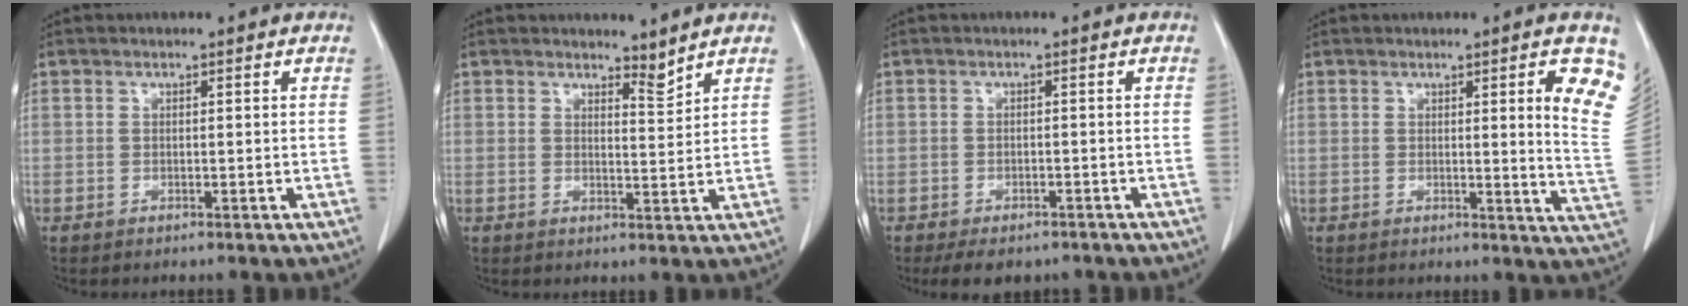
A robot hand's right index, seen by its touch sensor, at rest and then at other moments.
{"total": 2.6, "force": [2.6, 0.3, 0.5], "torque": [-0.007, -0.014, 0.038]}
{"total": 5.6, "force": [-4.3, 2.9, 2.0], "torque": [-0.020, 0.000, -0.055]}
{"total": 8.4, "force": [4.0, 0.2, 7.5], "torque": [-0.077, -0.019, 0.032]}